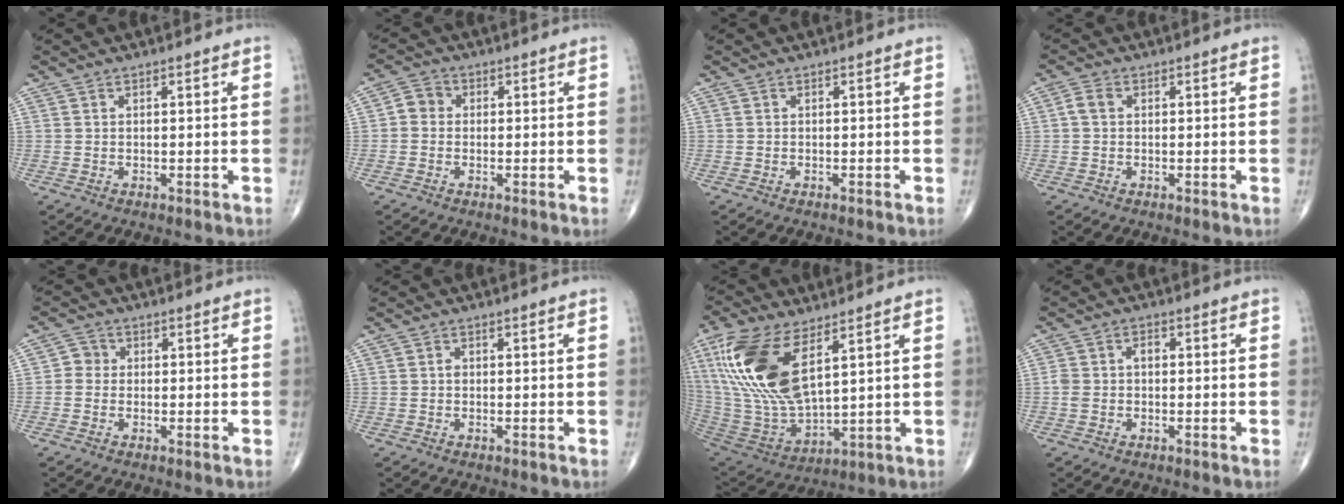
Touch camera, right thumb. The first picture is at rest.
{"total": 3.1, "force": [-0.2, 2.8, 1.4], "torque": [-0.011, 0.009, -0.016]}
{"total": 0.0}
{"total": 2.2, "force": [0.2, 1.6, 1.4], "torque": [-0.029, 0.006, 0.000]}
{"total": 2.5, "force": [-0.3, 2.3, 0.9], "torque": [0.000, 0.007, -0.017]}
{"total": 0.7, "force": [-0.1, 0.5, 0.4], "torque": [0.000, 0.002, -0.005]}
{"total": 20.7, "force": [8.5, 9.0, 16.5], "torque": [-0.353, -0.037, 0.175]}
{"total": 3.0, "force": [-0.1, 2.1, 2.1], "torque": [-0.045, 0.016, -0.003]}